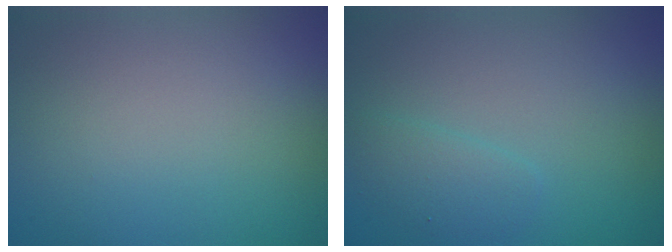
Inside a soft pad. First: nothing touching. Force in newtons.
{"total": 1.6, "press": 1.6, "slide": 0.0}